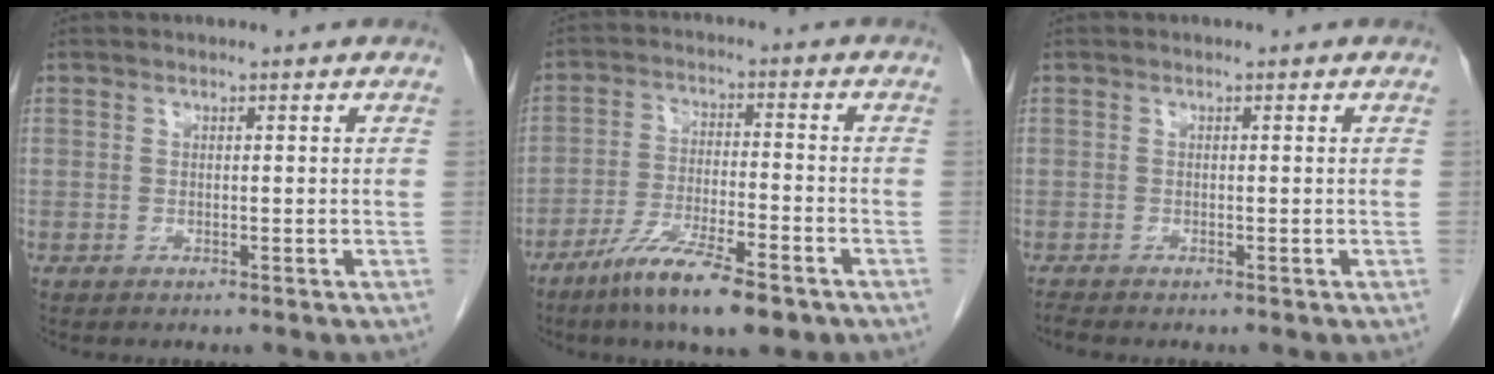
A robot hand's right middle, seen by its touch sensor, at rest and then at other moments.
{"total": 13.6, "force": [-8.8, 1.8, 10.1], "torque": [-0.170, -0.032, -0.144]}
{"total": 0.7, "force": [-0.6, -0.2, 0.1], "torque": [-0.008, -0.004, -0.014]}